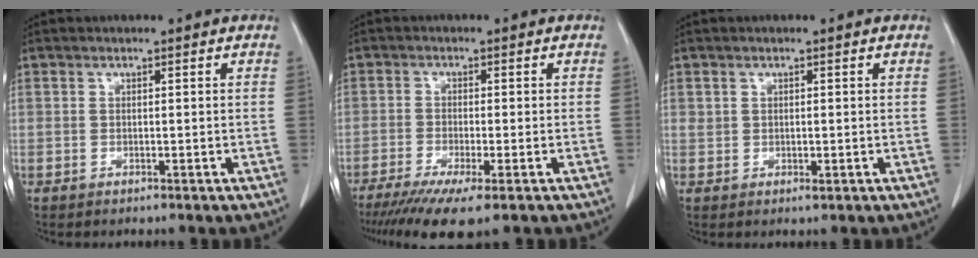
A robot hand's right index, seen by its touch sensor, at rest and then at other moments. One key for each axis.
{"total": 8.8, "fx": -6.1, "fy": 0.7, "fz": 6.3, "tx": -0.100, "ty": -0.022, "tz": -0.098}
{"total": 1.2, "fx": 0.3, "fy": 0.8, "fz": 0.8, "tx": -0.011, "ty": 0.001, "tz": 0.010}